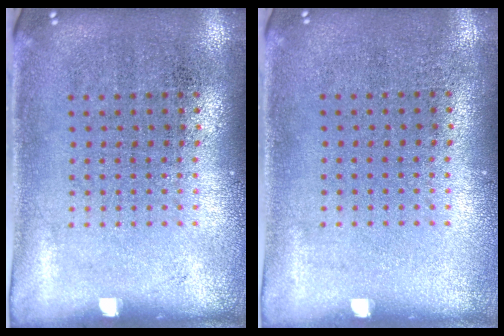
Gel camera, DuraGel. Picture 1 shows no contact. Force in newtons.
{"total": 0.0}